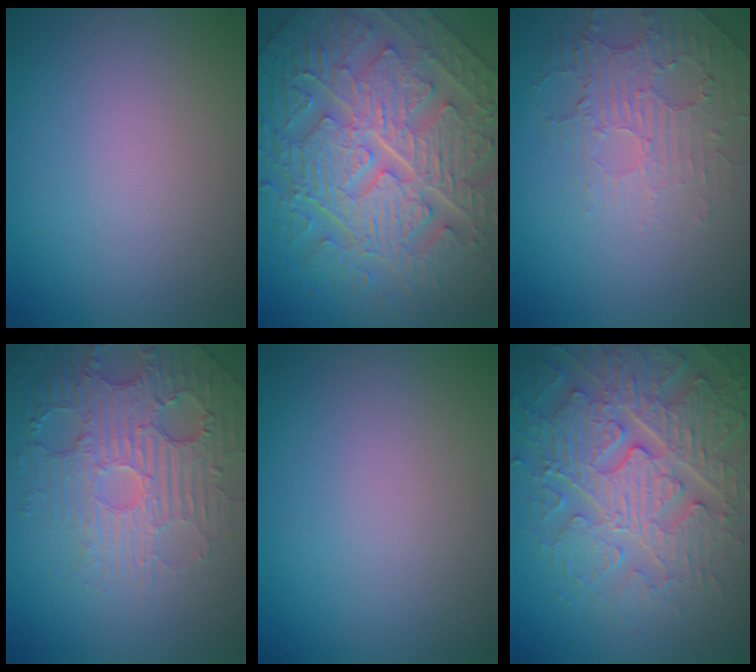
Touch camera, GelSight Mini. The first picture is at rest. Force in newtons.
{"total": 11.6, "press": 7.9, "slide": 8.4}
{"total": 2.3, "press": 1.5, "slide": 1.7}
{"total": 4.8, "press": 4.3, "slide": 2.2}
{"total": 0.0}
{"total": 7.4, "press": 6.0, "slide": 4.3}